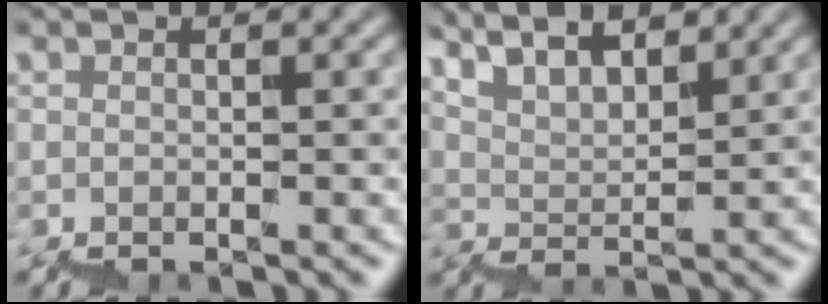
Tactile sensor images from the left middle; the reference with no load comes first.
{"total": 6.9, "force": [6.5, 1.5, 1.9], "torque": [-0.033, 0.033, 0.099]}